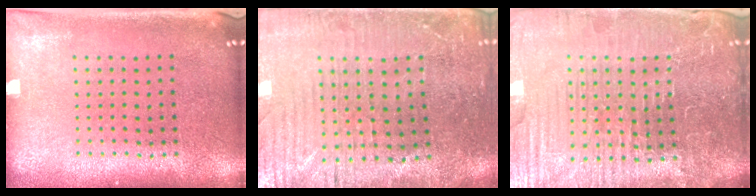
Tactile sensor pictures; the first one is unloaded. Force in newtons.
{"total": 2.2, "press": 2.2, "slide": 0.5}
{"total": 5.8, "press": 5.3, "slide": 2.3}